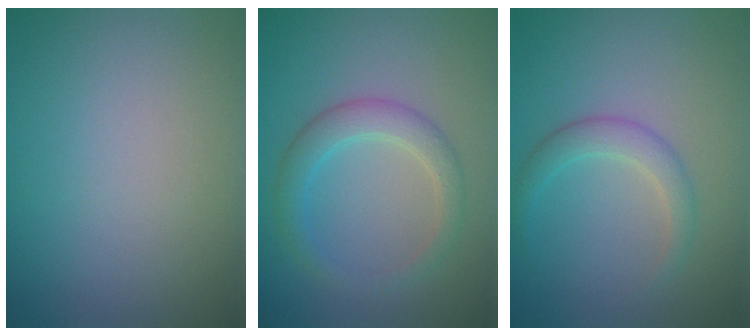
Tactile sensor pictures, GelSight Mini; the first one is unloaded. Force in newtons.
{"total": 3.1, "press": 3.1, "slide": 0.2}
{"total": 2.1, "press": 2.1, "slide": 0.1}